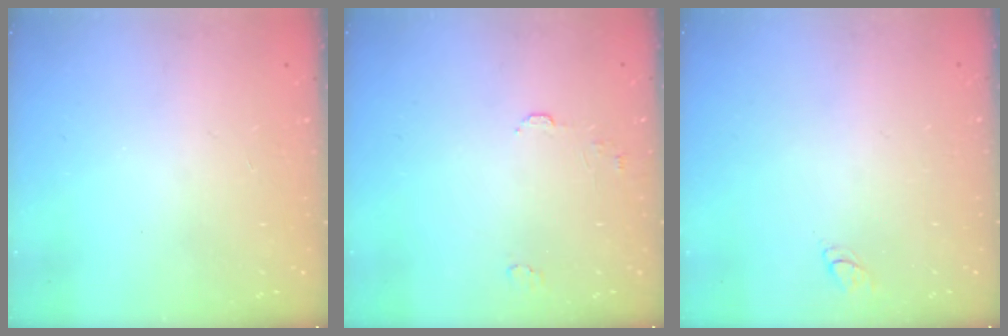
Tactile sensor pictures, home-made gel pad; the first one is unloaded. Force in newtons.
{"total": 4.6, "press": 4.6, "slide": 0.4}
{"total": 3.0, "press": 3.0, "slide": 0.2}